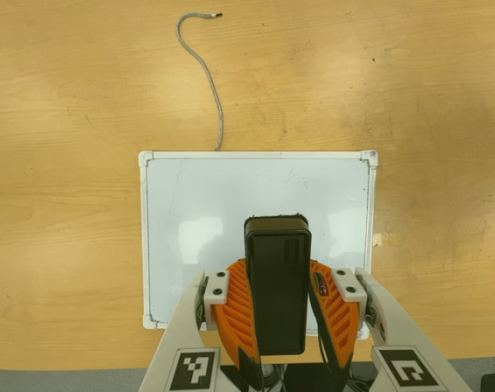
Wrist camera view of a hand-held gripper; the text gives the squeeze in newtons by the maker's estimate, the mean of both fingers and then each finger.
{"total": 5.7, "left": 5.4, "right": 6.1}